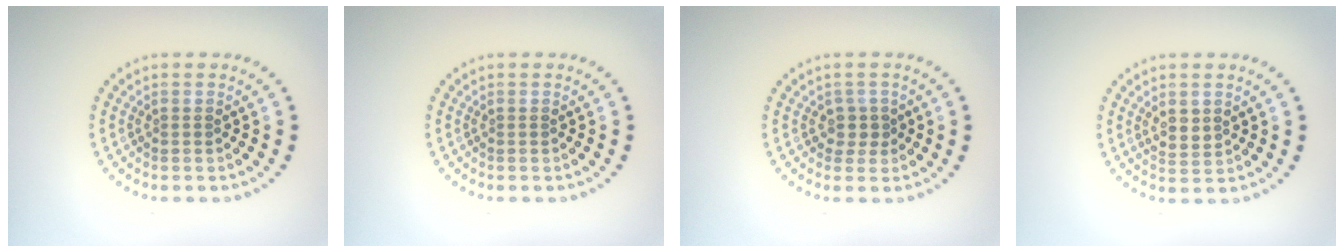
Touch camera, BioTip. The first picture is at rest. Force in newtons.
{"total": 0.0}
{"total": 1.5, "press": 1.0, "slide": 1.1}
{"total": 1.8, "press": 1.5, "slide": 0.9}